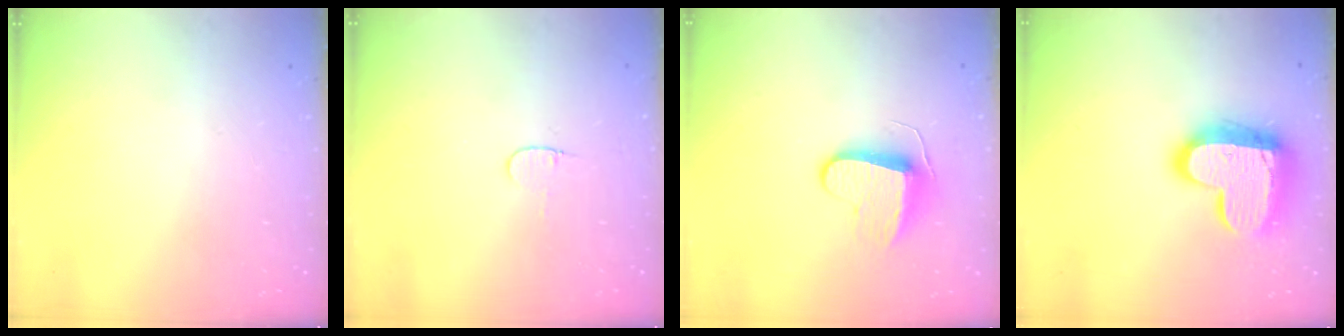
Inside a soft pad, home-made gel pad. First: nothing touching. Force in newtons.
{"total": 3.3, "press": 3.3, "slide": 0.4}
{"total": 8.9, "press": 8.9, "slide": 0.1}
{"total": 17.3, "press": 17.2, "slide": 1.4}